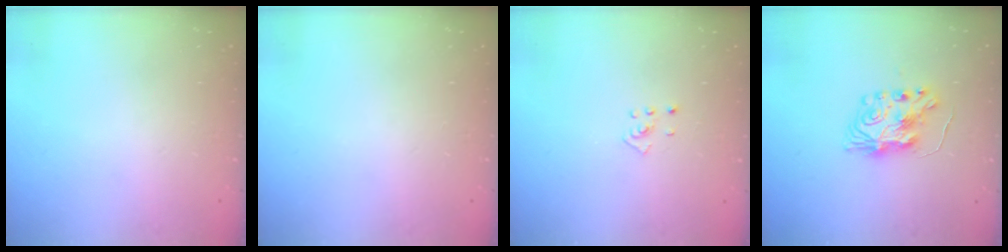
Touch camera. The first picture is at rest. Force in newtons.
{"total": 0.0}
{"total": 2.0, "press": 1.9, "slide": 0.8}
{"total": 8.8, "press": 8.8, "slide": 0.6}